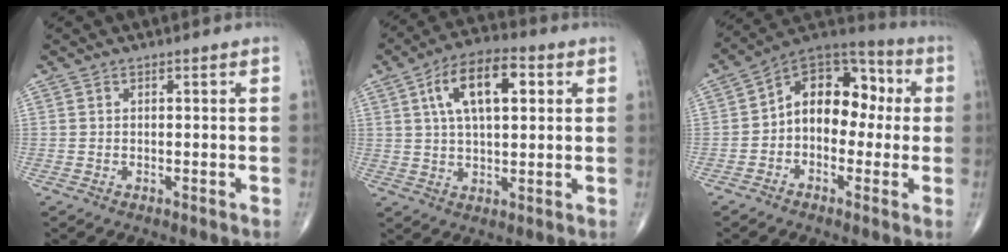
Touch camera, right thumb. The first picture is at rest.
{"total": 13.0, "force": [3.9, 6.1, 10.8], "torque": [-0.175, 0.010, 0.062]}
{"total": 14.0, "force": [0.2, 9.7, 10.2], "torque": [-0.107, 0.048, -0.016]}